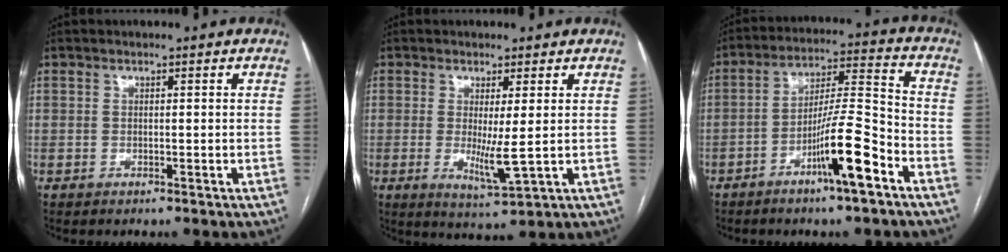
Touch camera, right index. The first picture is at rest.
{"total": 5.5, "force": [-0.1, 0.3, 5.5], "torque": [-0.100, -0.019, 0.003]}
{"total": 11.4, "force": [-5.9, 0.5, 9.7], "torque": [-0.170, 0.004, -0.102]}